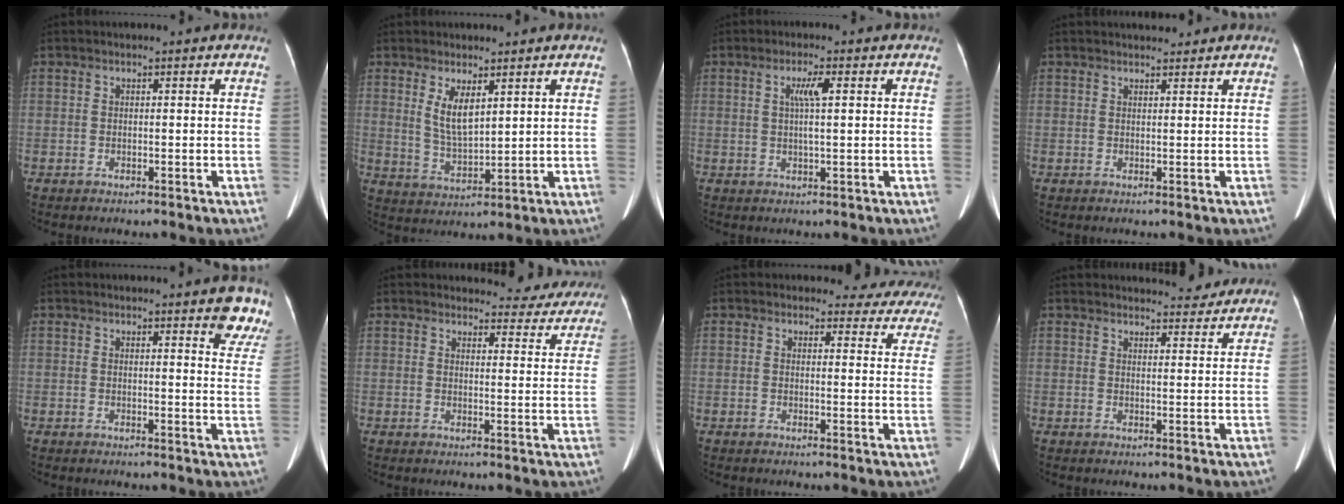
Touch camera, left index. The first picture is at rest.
{"total": 5.1, "force": [2.5, 1.6, 4.1], "torque": [-0.085, -0.010, 0.059]}
{"total": 3.4, "force": [0.8, 0.1, 3.3], "torque": [-0.060, 0.006, 0.013]}
{"total": 2.7, "force": [2.5, 0.7, 0.7], "torque": [-0.007, 0.014, 0.037]}
{"total": 7.2, "force": [6.1, 1.4, 3.6], "torque": [-0.020, -0.022, 0.046]}
{"total": 11.6, "force": [11.1, 3.2, 1.2], "torque": [0.022, -0.030, 0.103]}
{"total": 12.3, "force": [11.5, 4.4, 0.7], "torque": [0.040, -0.045, 0.088]}
{"total": 7.2, "force": [6.9, 1.5, 1.3], "torque": [-0.006, -0.005, 0.073]}